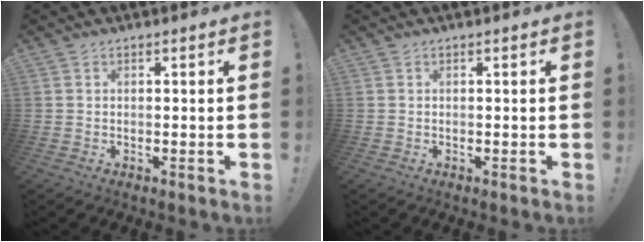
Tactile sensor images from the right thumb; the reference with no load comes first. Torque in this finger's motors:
{"motor_torque": [-0.03, 0.02, -0.08, 0.08, 0.03]}